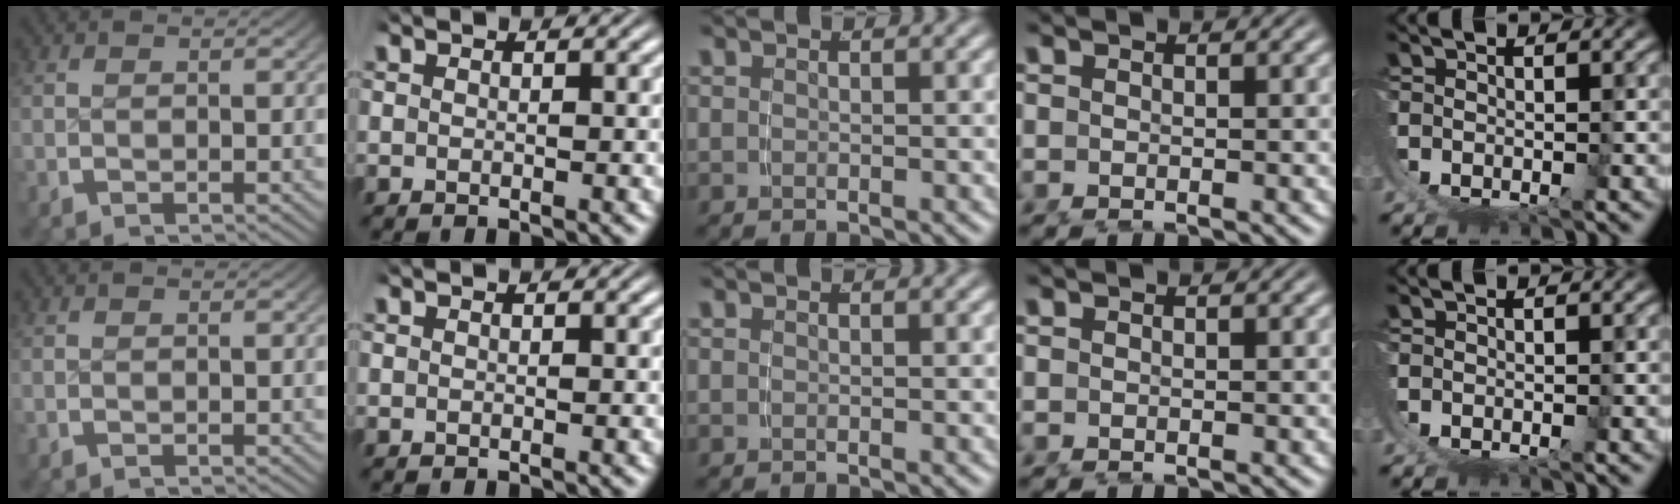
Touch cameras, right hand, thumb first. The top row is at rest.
{}